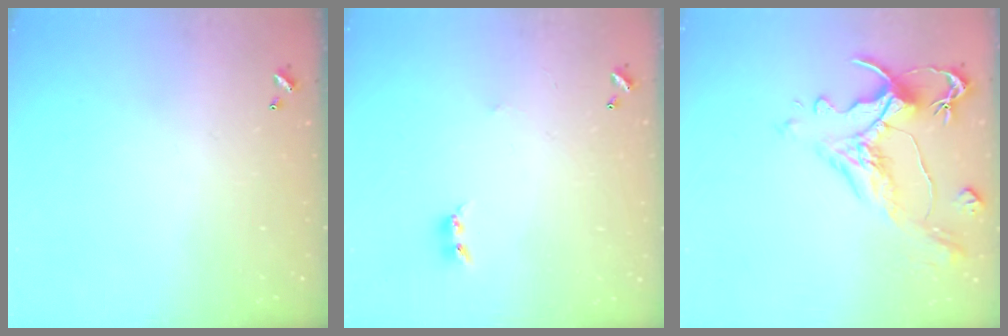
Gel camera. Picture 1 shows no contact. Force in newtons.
{"total": 2.5, "press": 2.5, "slide": 0.4}
{"total": 1.5, "press": 0.1, "slide": 1.5}